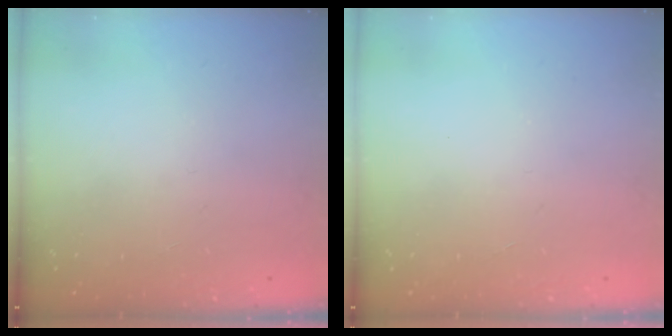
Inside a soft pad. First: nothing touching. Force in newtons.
{"total": 0.0}